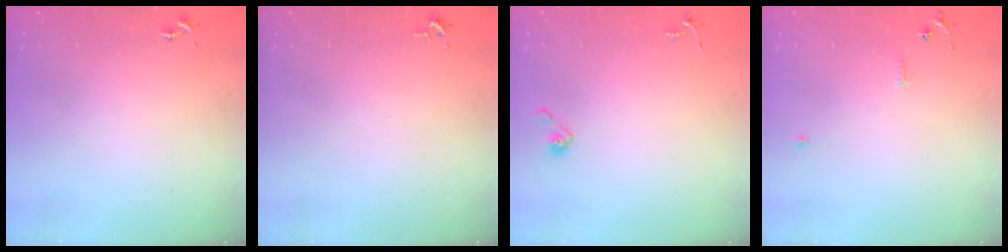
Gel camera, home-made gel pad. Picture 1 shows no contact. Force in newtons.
{"total": 2.6, "press": 2.6, "slide": 0.4}
{"total": 4.0, "press": 4.0, "slide": 0.4}
{"total": 5.6, "press": 5.6, "slide": 0.6}